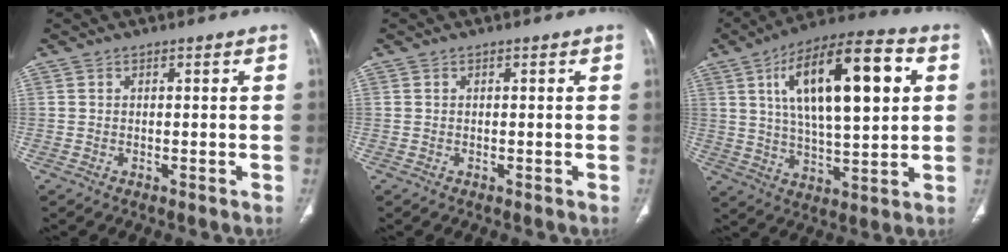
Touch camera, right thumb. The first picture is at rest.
{"total": 0.0}
{"total": 22.4, "force": [6.3, 8.5, 19.8], "torque": [-0.308, 0.000, 0.098]}